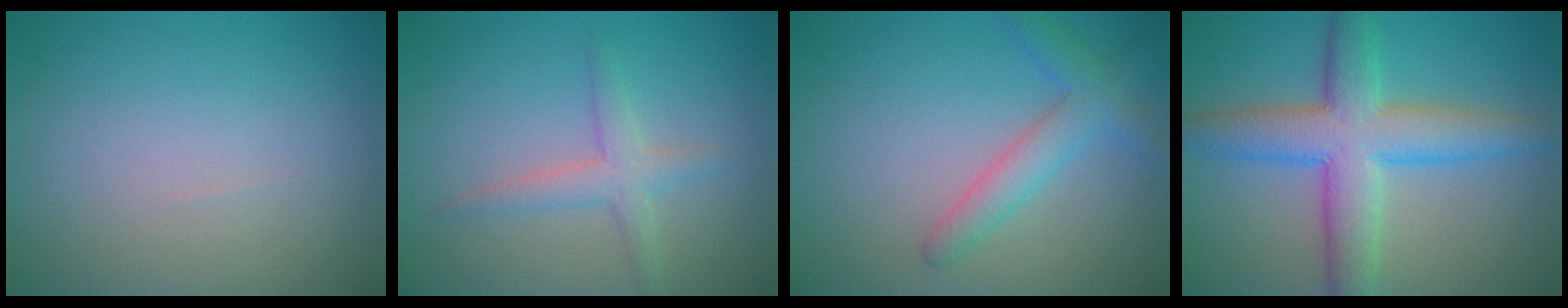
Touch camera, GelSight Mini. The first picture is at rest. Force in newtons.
{"total": 2.3, "press": 2.3, "slide": 0.2}
{"total": 2.2, "press": 2.2, "slide": 0.2}
{"total": 7.4, "press": 7.4, "slide": 0.1}